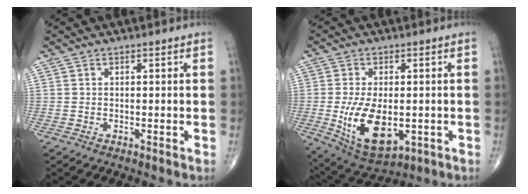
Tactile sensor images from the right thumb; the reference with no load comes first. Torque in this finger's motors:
{"motor_torque": [-0.17, 0.95, 0.74, 0.46, 0.29]}